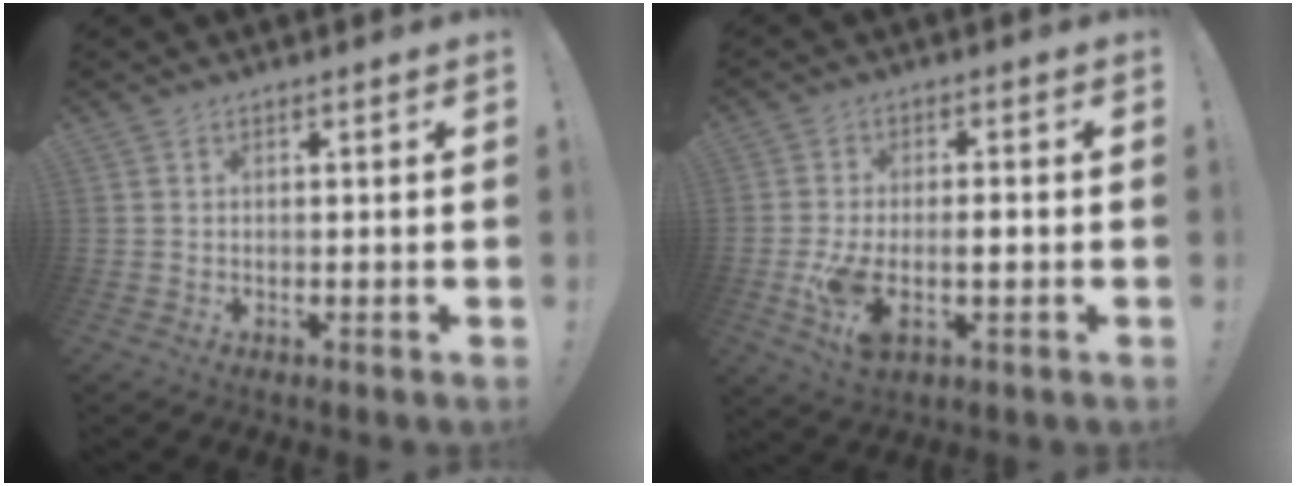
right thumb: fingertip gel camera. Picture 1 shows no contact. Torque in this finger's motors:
{"motor_torque": [1.30, -0.21, 1.10, -0.39, 0.40]}